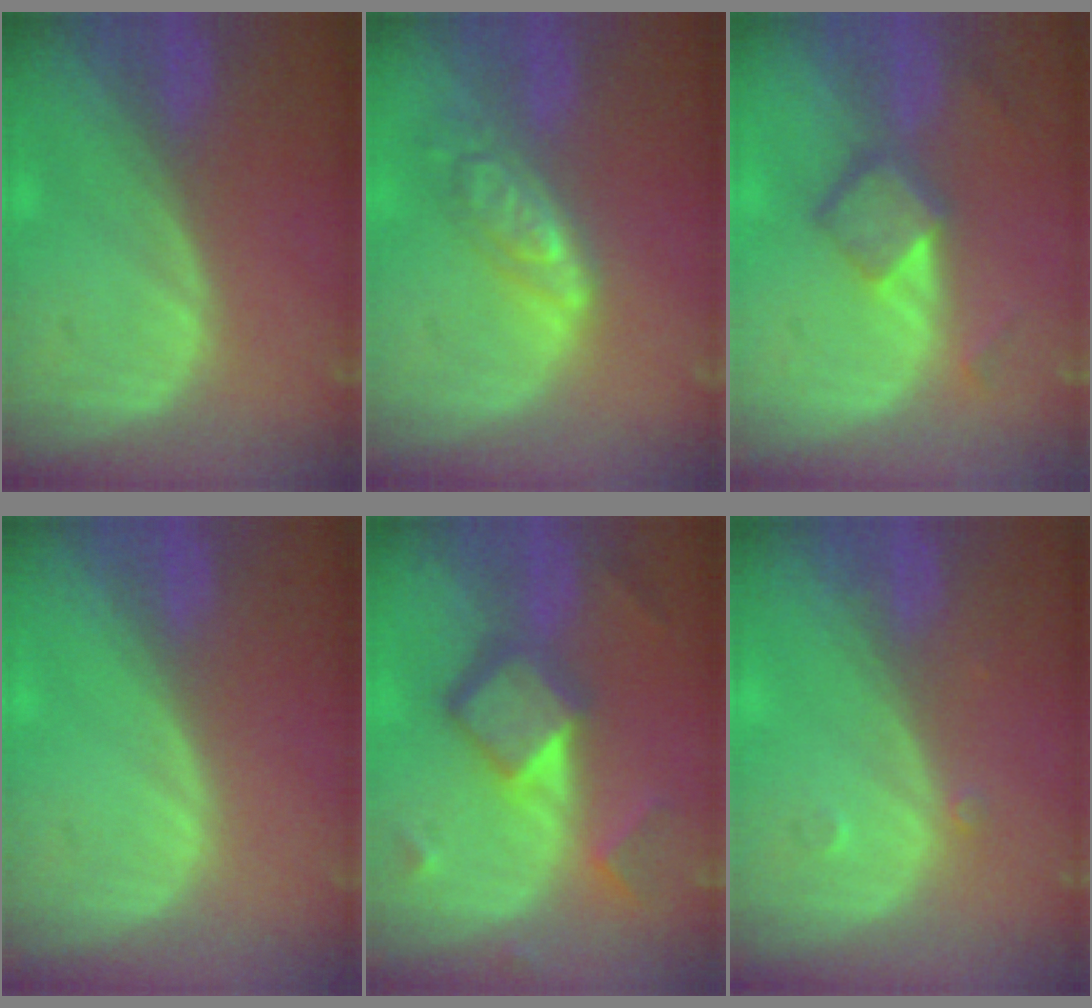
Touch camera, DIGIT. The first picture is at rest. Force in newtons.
{"total": 6.4, "press": 5.7, "slide": 3.0}
{"total": 5.5, "press": 4.8, "slide": 2.8}
{"total": 0.0}
{"total": 7.7, "press": 7.7, "slide": 0.5}
{"total": 0.8, "press": 0.8, "slide": 0.1}